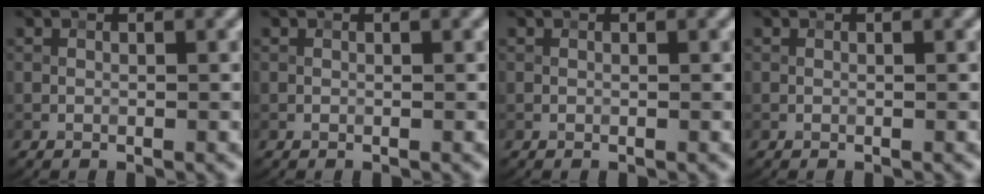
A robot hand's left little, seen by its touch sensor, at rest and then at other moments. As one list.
[{"total": 0.0}, {"total": 0.0}, {"total": 0.0}]